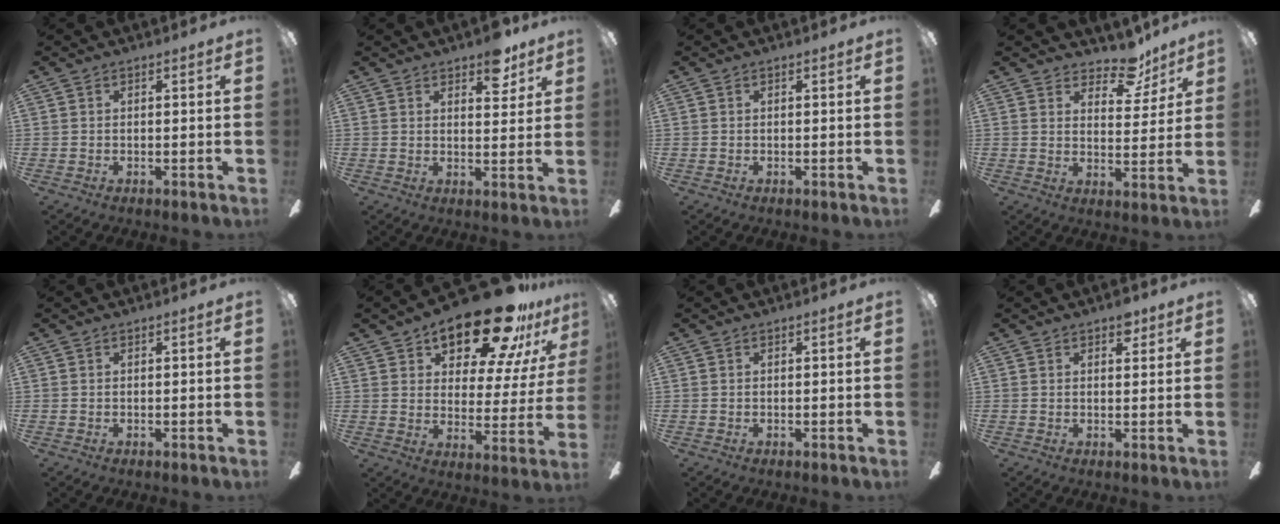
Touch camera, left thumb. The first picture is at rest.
{"total": 6.6, "force": [4.8, 3.1, 3.2], "torque": [-0.026, -0.021, 0.081]}
{"total": 0.0}
{"total": 9.5, "force": [7.4, 4.6, 3.6], "torque": [-0.041, -0.044, 0.131]}
{"total": 0.0}
{"total": 21.0, "force": [16.2, 7.5, 11.0], "torque": [-0.178, -0.108, 0.274]}
{"total": 0.0}
{"total": 3.3, "force": [2.3, 1.7, 1.7], "torque": [-0.005, -0.008, 0.034]}